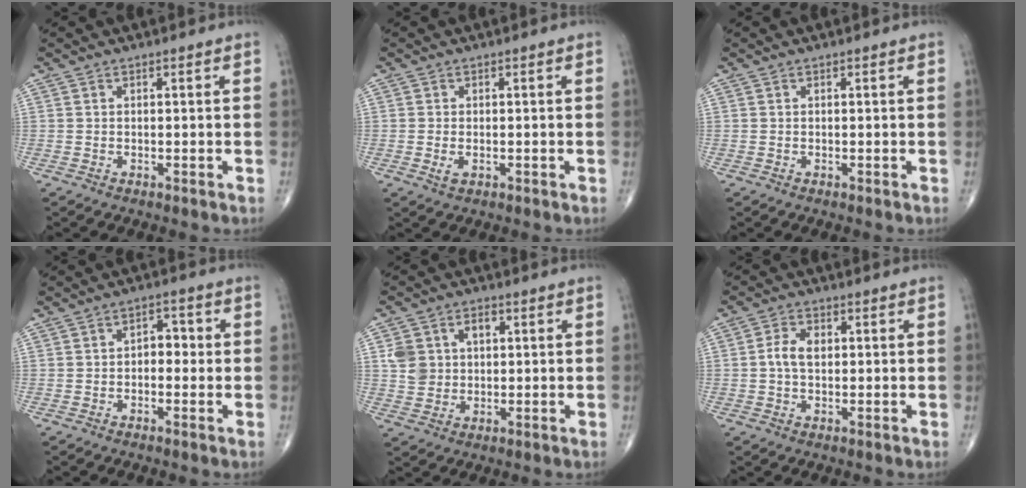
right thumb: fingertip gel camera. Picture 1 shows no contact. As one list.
[{"total": 1.7, "force": [-0.4, 1.0, 1.3], "torque": [-0.027, -0.003, -0.007]}, {"total": 0.0}, {"total": 3.8, "force": [-0.1, 2.5, 2.9], "torque": [-0.019, 0.014, -0.010]}, {"total": 7.3, "force": [1.8, 5.8, 4.0], "torque": [-0.049, 0.002, 0.037]}, {"total": 4.2, "force": [0.3, 2.7, 3.3], "torque": [-0.066, 0.009, 0.001]}]